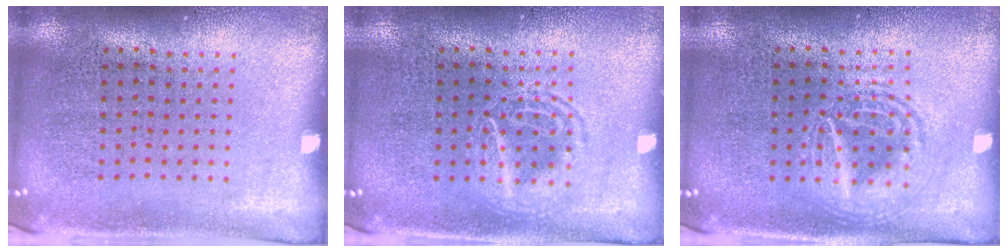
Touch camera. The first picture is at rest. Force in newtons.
{"total": 1.9, "press": 1.9, "slide": 0.3}
{"total": 2.8, "press": 2.8, "slide": 0.3}